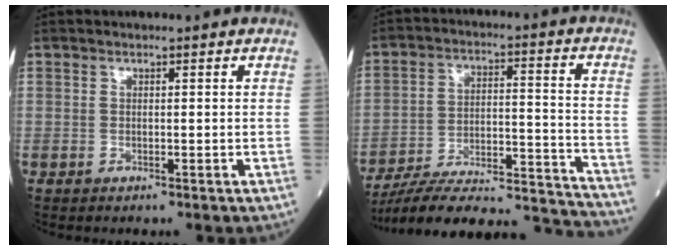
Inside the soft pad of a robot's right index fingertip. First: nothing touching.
{"total": 24.5, "force": [-23.2, 2.0, 7.9], "torque": [-0.085, 0.012, -0.334]}